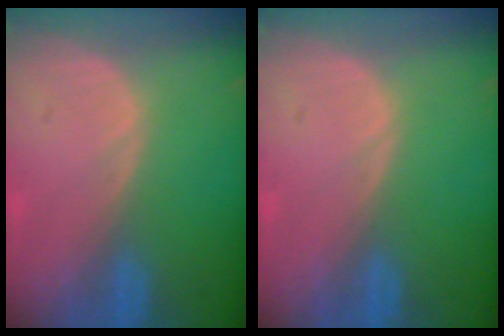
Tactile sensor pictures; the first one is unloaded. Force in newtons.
{"total": 0.0}